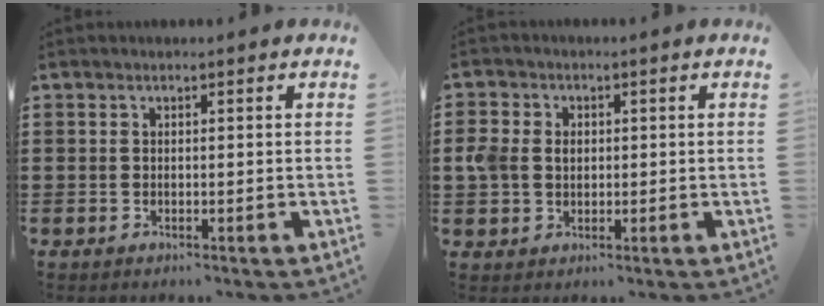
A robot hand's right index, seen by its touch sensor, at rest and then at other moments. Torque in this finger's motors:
{"motor_torque": [0.58, 0.27, 0.09, 0.09]}